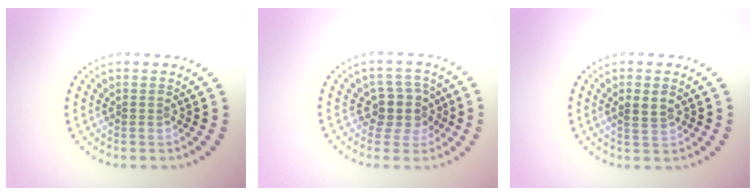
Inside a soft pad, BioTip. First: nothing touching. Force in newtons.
{"total": 3.0, "press": 2.5, "slide": 1.6}
{"total": 1.9, "press": 1.8, "slide": 0.5}